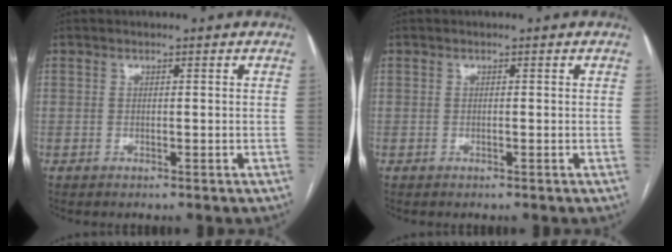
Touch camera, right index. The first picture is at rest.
{"total": 0.0}